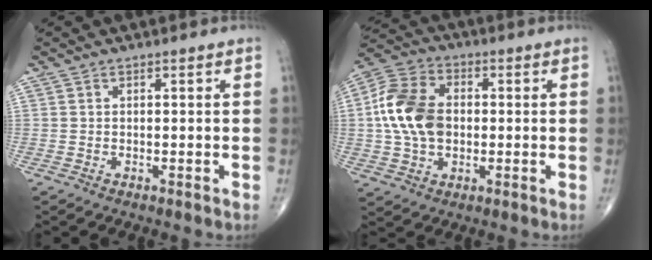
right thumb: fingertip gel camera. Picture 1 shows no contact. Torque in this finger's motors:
{"motor_torque": [-0.90, 1.18, 1.08, 0.01, 0.14]}